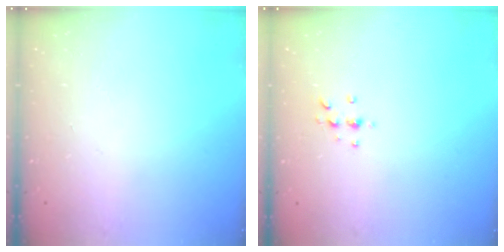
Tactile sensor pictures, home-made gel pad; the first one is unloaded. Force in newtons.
{"total": 3.8, "press": 3.7, "slide": 0.4}